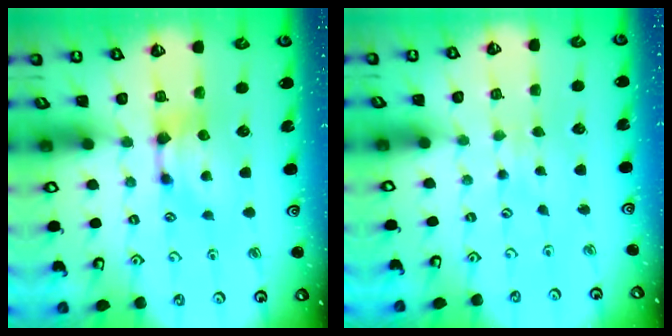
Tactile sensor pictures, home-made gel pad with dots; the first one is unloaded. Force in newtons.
{"total": 4.3, "press": 4.3, "slide": 0.2}